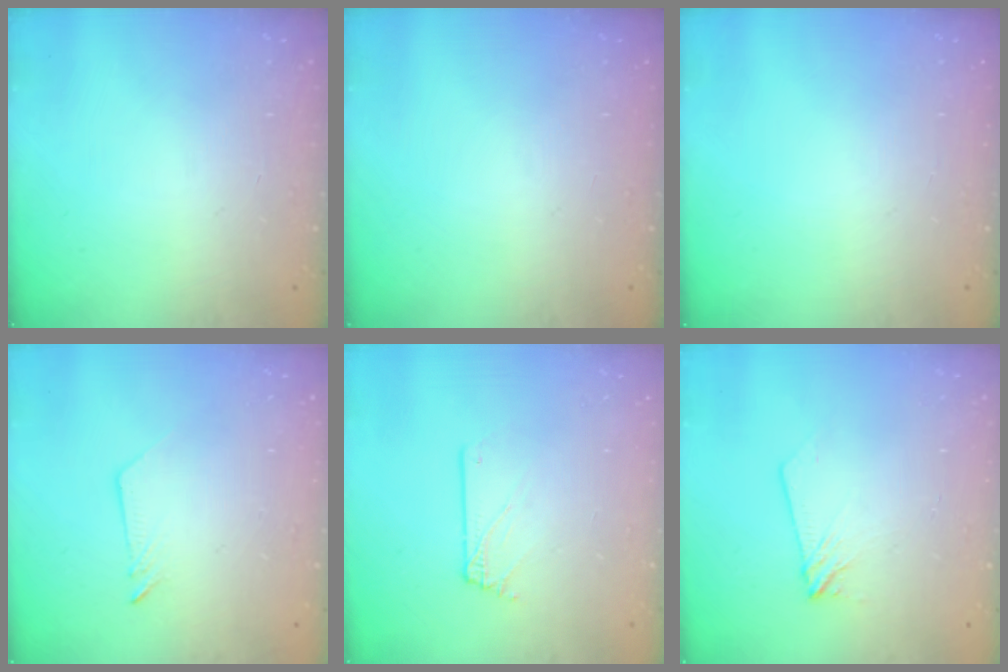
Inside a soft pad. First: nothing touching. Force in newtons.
{"total": 0.0}
{"total": 0.0}
{"total": 2.5, "press": 2.5, "slide": 0.2}
{"total": 1.5, "press": 1.5, "slide": 0.1}
{"total": 4.6, "press": 4.6, "slide": 0.5}